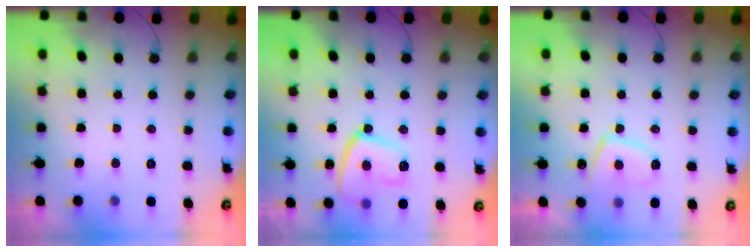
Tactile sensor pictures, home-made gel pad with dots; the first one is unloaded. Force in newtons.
{"total": 13.1, "press": 13.1, "slide": 1.2}
{"total": 9.6, "press": 9.5, "slide": 1.1}